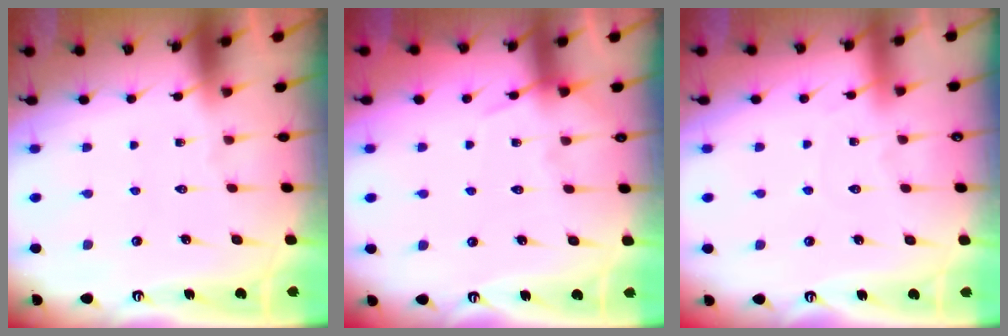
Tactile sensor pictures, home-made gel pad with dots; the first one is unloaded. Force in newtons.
{"total": 6.9, "press": 6.9, "slide": 0.9}
{"total": 2.8, "press": 2.8, "slide": 0.4}